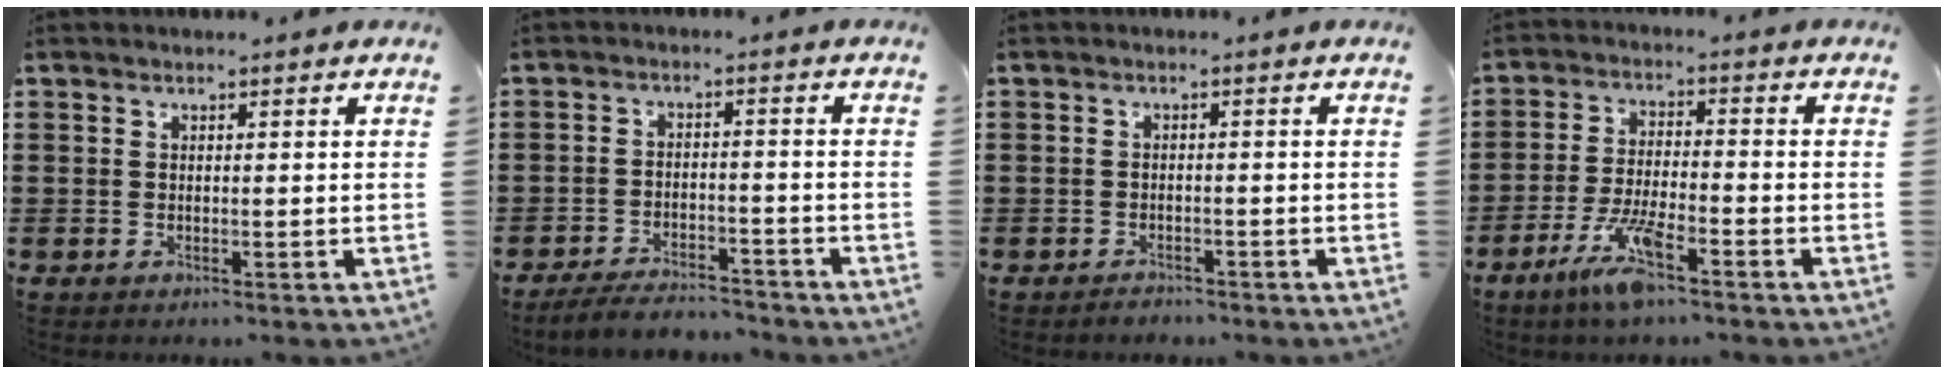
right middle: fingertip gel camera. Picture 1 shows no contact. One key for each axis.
{"total": 4.6, "fx": -4.3, "fy": 0.7, "fz": 1.2, "tx": -0.026, "ty": 0.002, "tz": -0.087}
{"total": 1.3, "fx": -1.2, "fy": 0.3, "fz": 0.0, "tx": -0.005, "ty": 0.001, "tz": -0.027}
{"total": 7.5, "fx": -4.5, "fy": 1.5, "fz": 5.8, "tx": -0.124, "ty": -0.006, "tz": -0.084}